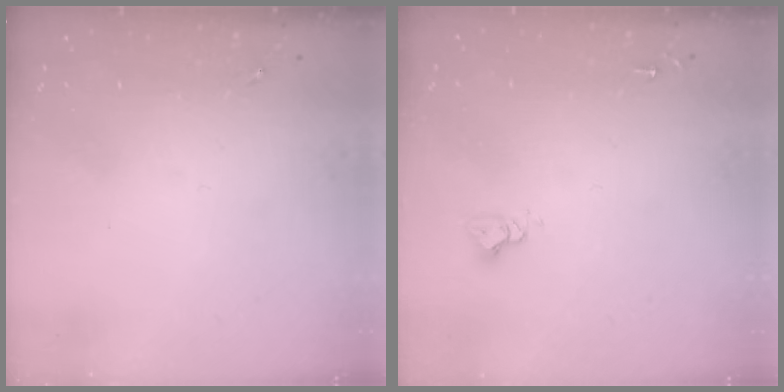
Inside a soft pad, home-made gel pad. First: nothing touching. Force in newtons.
{"total": 4.8, "press": 4.8, "slide": 0.3}